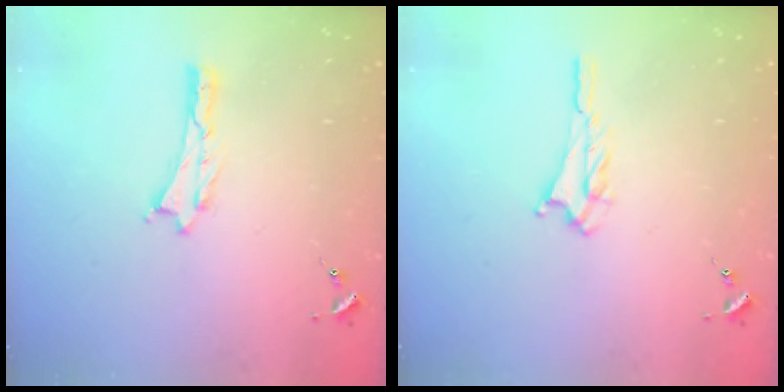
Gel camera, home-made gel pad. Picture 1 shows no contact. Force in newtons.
{"total": 1.7, "press": 1.6, "slide": 0.3}